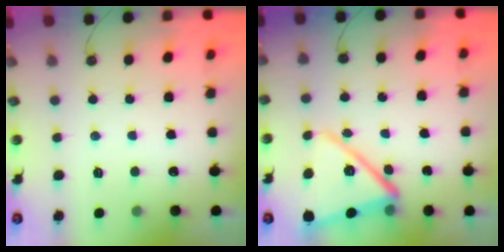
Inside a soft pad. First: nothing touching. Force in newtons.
{"total": 16.4, "press": 16.4, "slide": 1.1}